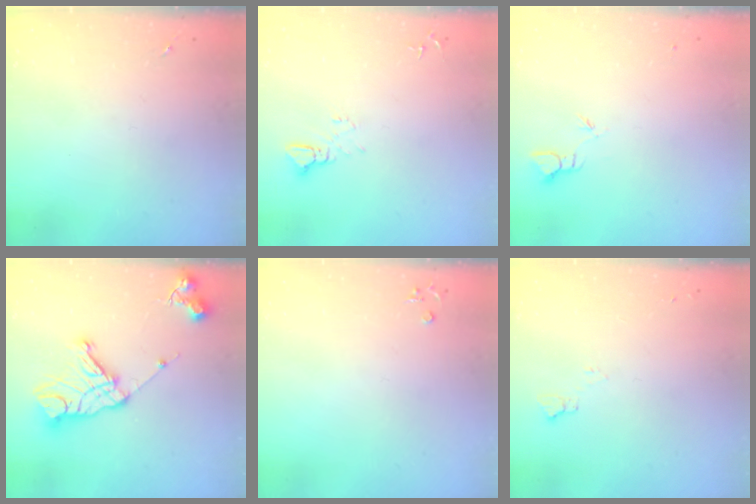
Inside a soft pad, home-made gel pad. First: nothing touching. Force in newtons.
{"total": 3.4, "press": 3.4, "slide": 0.4}
{"total": 1.8, "press": 1.8, "slide": 0.0}
{"total": 15.6, "press": 15.6, "slide": 1.2}
{"total": 3.3, "press": 3.3, "slide": 0.3}
{"total": 4.6, "press": 4.5, "slide": 0.6}